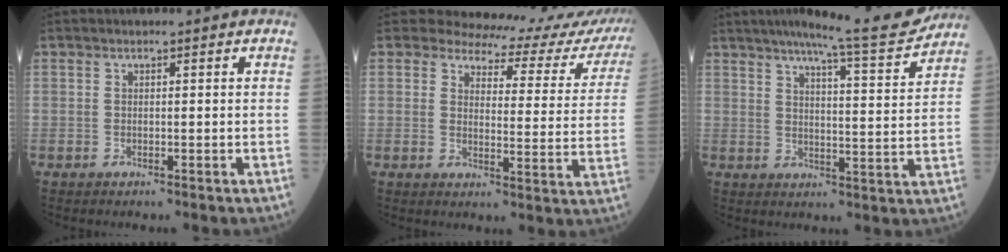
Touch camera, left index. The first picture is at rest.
{"total": 16.4, "force": [16.0, 3.1, 1.9], "torque": [0.009, -0.089, 0.153]}
{"total": 13.7, "force": [12.4, -0.3, 5.8], "torque": [-0.086, -0.021, 0.161]}